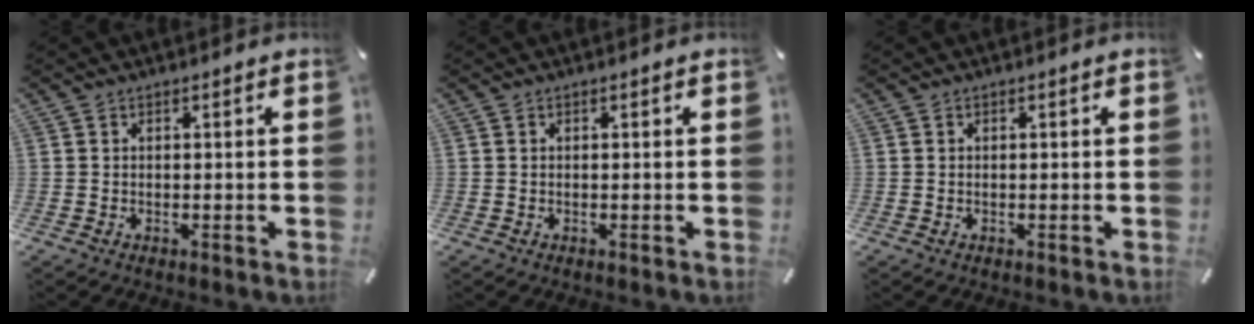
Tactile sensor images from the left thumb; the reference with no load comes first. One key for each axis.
{"total": 0.0}
{"total": 0.0}